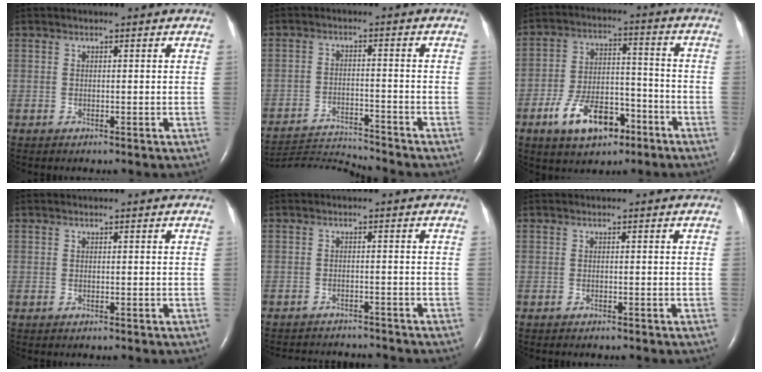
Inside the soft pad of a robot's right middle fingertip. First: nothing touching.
{"total": 8.0, "force": [-7.5, -2.4, -1.2], "torque": [0.012, -0.004, -0.139]}
{"total": 11.0, "force": [-6.1, 5.5, 7.3], "torque": [-0.135, 0.013, -0.101]}
{"total": 0.0}
{"total": 8.4, "force": [-8.1, 1.5, 1.5], "torque": [-0.027, 0.000, -0.105]}
{"total": 0.8, "force": [-0.7, 0.1, 0.3], "torque": [-0.008, -0.002, -0.009]}